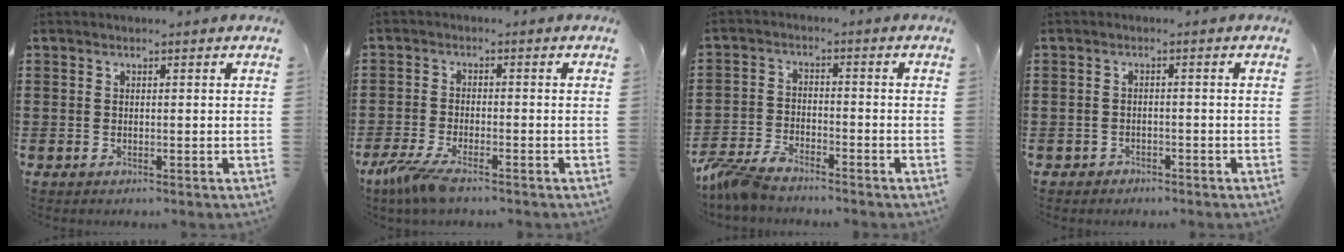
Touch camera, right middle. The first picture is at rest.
{"total": 5.0, "force": [-3.7, 0.7, 3.3], "torque": [-0.090, -0.023, -0.074]}
{"total": 4.8, "force": [-4.4, 0.8, 1.7], "torque": [-0.065, -0.010, -0.094]}
{"total": 1.3, "force": [-1.2, 0.6, -0.1], "torque": [-0.003, 0.003, -0.028]}